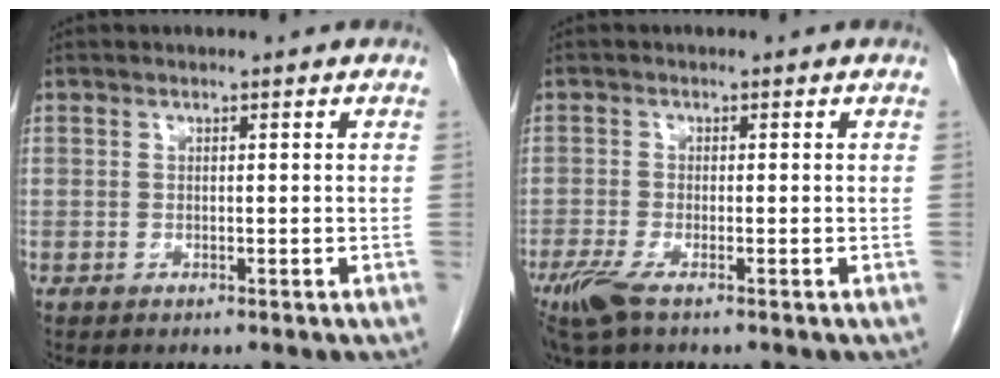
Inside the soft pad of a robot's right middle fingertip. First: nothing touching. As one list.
[{"total": 4.0, "force": [-2.5, 0.7, 3.0], "torque": [-0.067, -0.013, -0.051]}]